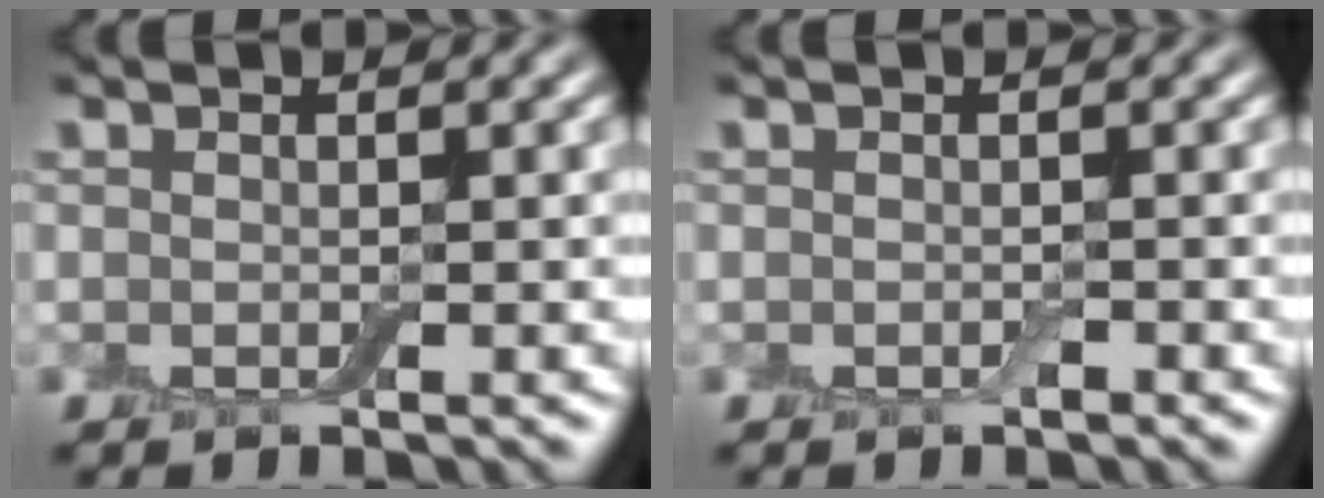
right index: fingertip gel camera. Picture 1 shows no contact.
{"total": 0.5, "force": [-0.3, 0.2, 0.3], "torque": [-0.005, 0.000, -0.005]}